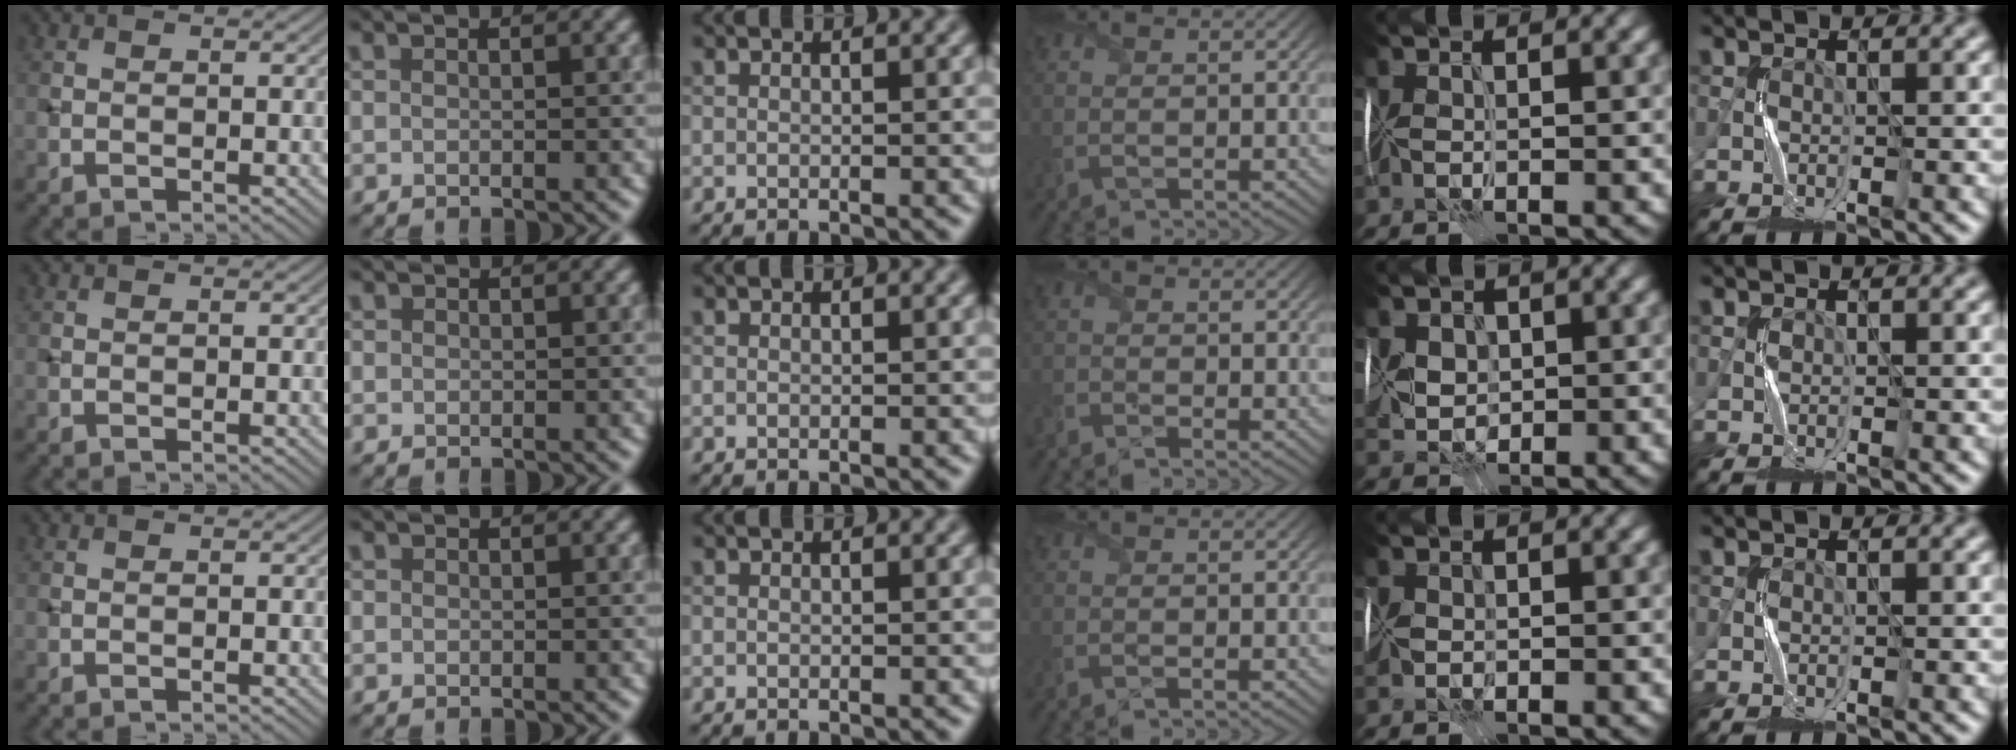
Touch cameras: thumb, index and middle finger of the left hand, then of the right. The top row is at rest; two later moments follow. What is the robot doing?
{"motion": "fold", "object": "wrapping paper"}